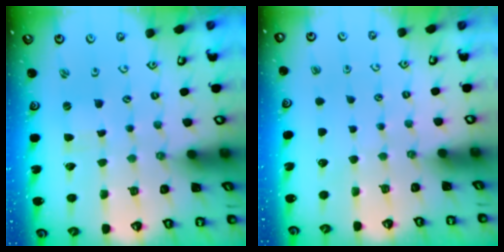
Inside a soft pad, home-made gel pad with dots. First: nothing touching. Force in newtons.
{"total": 0.0}